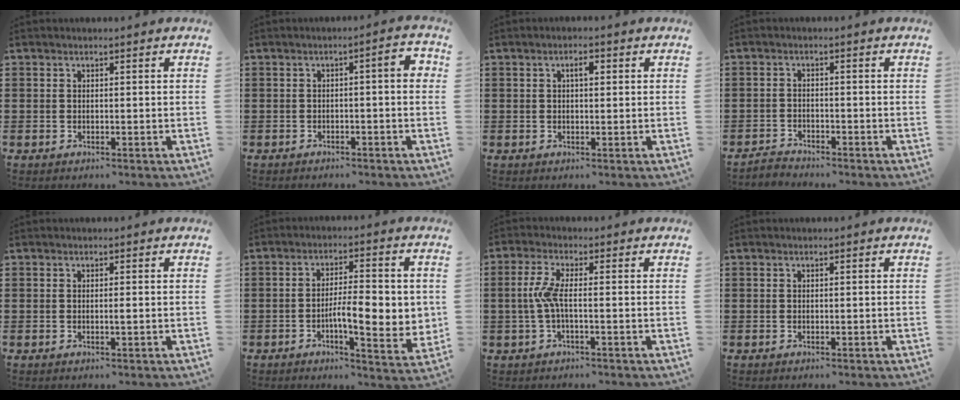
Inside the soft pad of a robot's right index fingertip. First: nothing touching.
{"total": 2.4, "force": [-0.9, 0.3, 2.2], "torque": [-0.041, 0.003, -0.019]}
{"total": 1.9, "force": [0.5, 0.7, 1.7], "torque": [-0.027, 0.004, 0.004]}
{"total": 1.9, "force": [-1.9, 0.3, -0.1], "torque": [-0.005, 0.004, -0.041]}
{"total": 0.7, "force": [-0.1, 0.0, 0.7], "torque": [-0.012, -0.003, -0.002]}
{"total": 8.6, "force": [-1.2, 2.5, 8.1], "torque": [-0.121, 0.000, -0.022]}
{"total": 4.6, "force": [-0.7, 0.9, 4.5], "torque": [-0.112, -0.009, -0.024]}
{"total": 0.0}